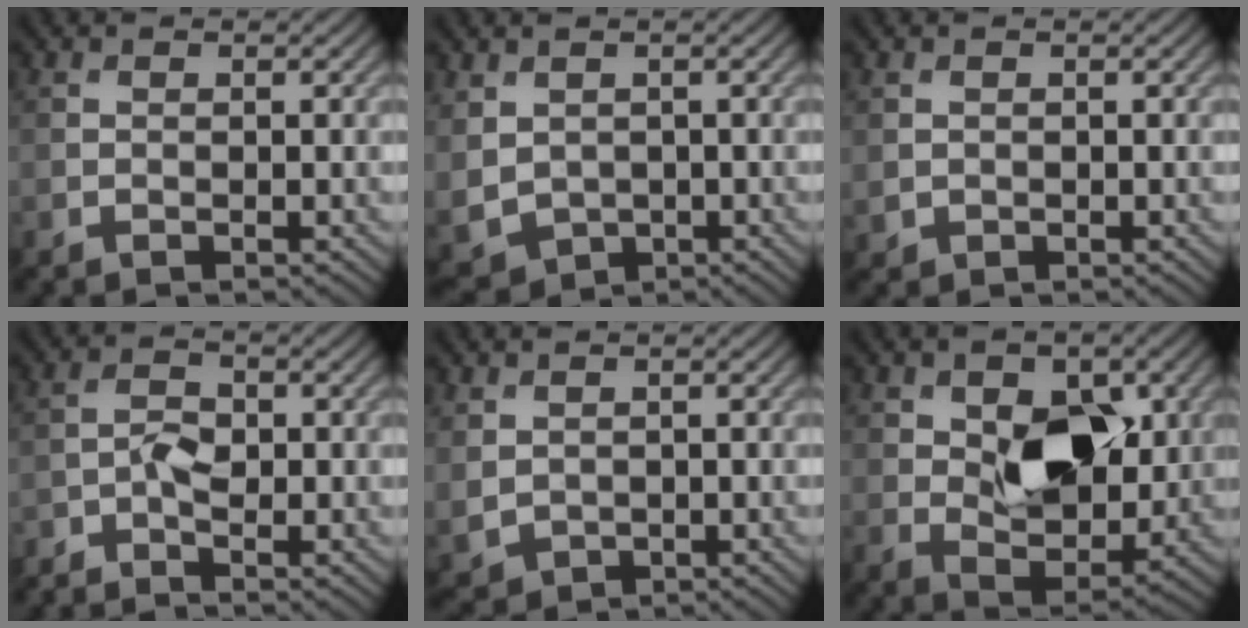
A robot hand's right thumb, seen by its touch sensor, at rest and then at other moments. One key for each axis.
{"total": 5.1, "fx": 0.6, "fy": 4.1, "fz": 2.8, "tx": -0.103, "ty": -0.020, "tz": 0.013}
{"total": 0.9, "fx": 0.2, "fy": 0.9, "fz": 0.2, "tx": -0.010, "ty": -0.007, "tz": 0.008}
{"total": 2.7, "fx": -2.0, "fy": 0.9, "fz": 1.4, "tx": -0.033, "ty": 0.001, "tz": -0.049}
{"total": 2.7, "fx": 0.6, "fy": 2.3, "fz": 1.4, "tx": -0.051, "ty": -0.010, "tz": 0.018}
{"total": 9.5, "fx": 1.7, "fy": 5.9, "fz": 7.3, "tx": -0.117, "ty": -0.008, "tz": 0.025}